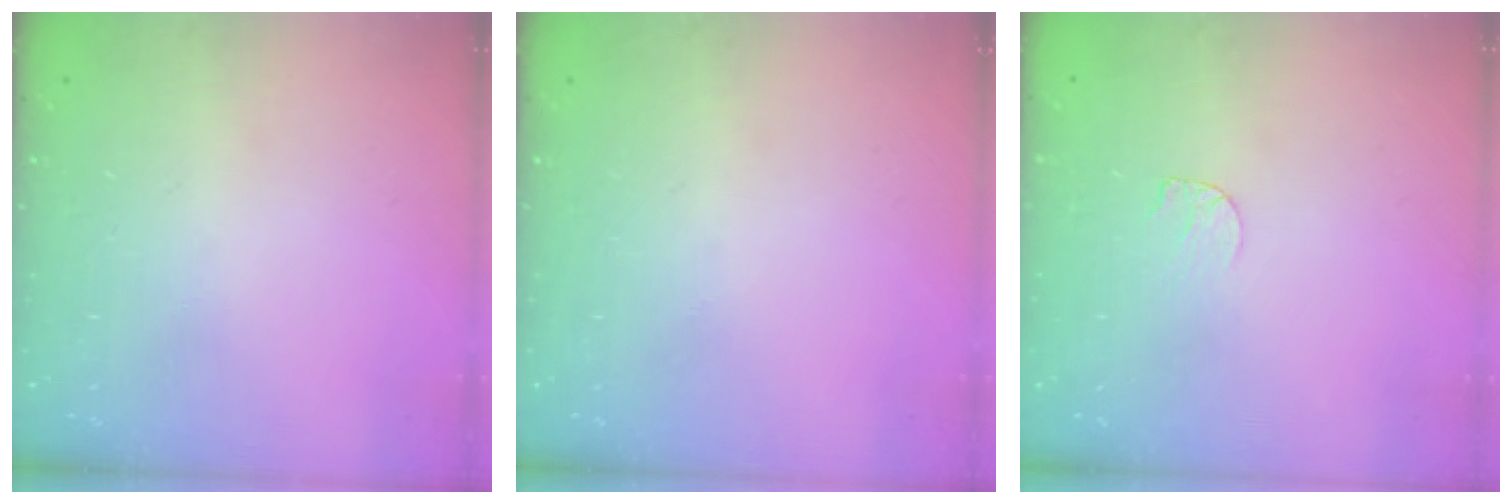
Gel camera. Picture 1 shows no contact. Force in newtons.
{"total": 0.0}
{"total": 3.9, "press": 3.9, "slide": 0.4}